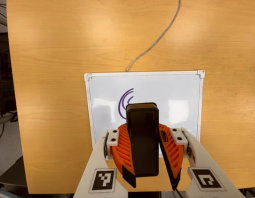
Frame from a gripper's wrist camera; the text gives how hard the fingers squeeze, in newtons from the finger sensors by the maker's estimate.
{"total": 11.7, "left": 11.6, "right": 11.9}